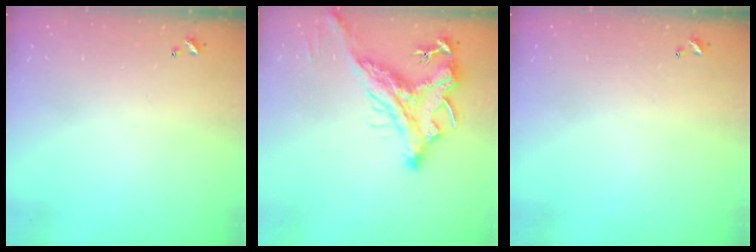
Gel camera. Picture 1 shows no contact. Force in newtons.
{"total": 4.4, "press": 4.2, "slide": 1.5}
{"total": 0.0}